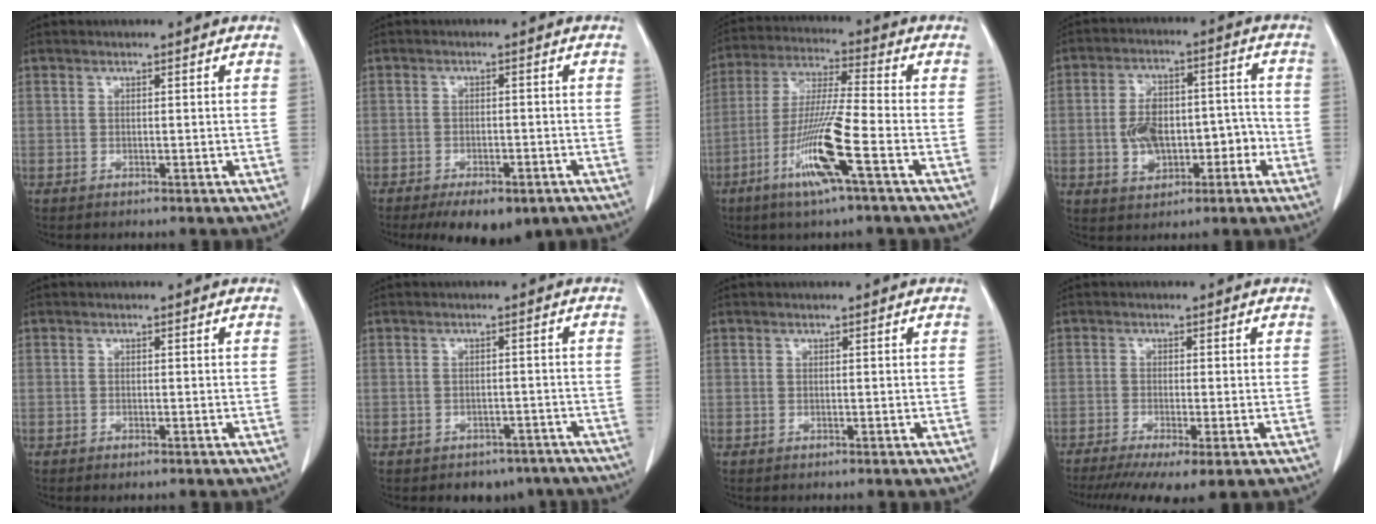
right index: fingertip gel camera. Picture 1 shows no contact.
{"total": 8.8, "force": [-6.1, 3.6, 5.2], "torque": [-0.066, -0.005, -0.083]}
{"total": 12.7, "force": [-5.5, -0.4, 11.4], "torque": [-0.230, -0.018, -0.108]}
{"total": 9.8, "force": [-2.4, 5.8, 7.5], "torque": [-0.134, 0.034, -0.029]}
{"total": 0.7, "force": [-0.4, 0.2, 0.5], "torque": [-0.009, -0.001, -0.002]}
{"total": 6.4, "force": [-5.1, 3.6, 1.1], "torque": [0.005, 0.012, -0.057]}
{"total": 0.0}
{"total": 8.5, "force": [-5.6, 1.3, 6.3], "torque": [-0.098, -0.019, -0.091]}